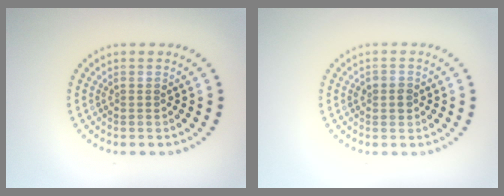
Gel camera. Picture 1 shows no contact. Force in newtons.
{"total": 1.4, "press": 1.4, "slide": 0.3}